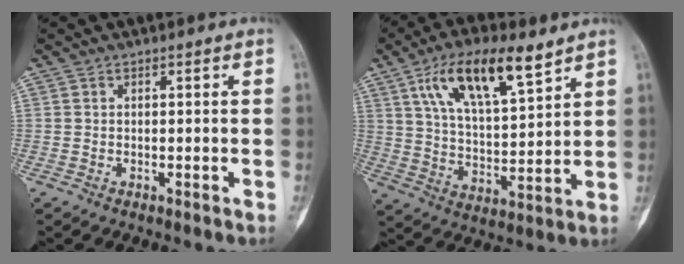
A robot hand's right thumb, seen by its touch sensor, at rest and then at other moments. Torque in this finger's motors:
{"motor_torque": [-1.29, 1.95, 0.61, -0.14, 0.11]}